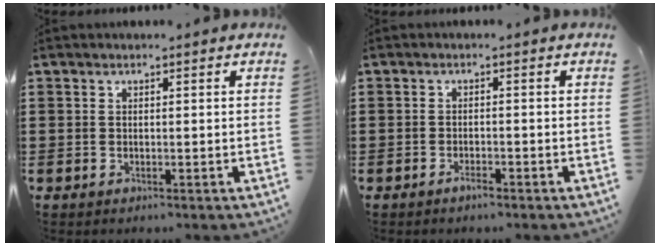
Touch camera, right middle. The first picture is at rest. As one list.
[{"total": 1.4, "force": [-1.1, 0.3, 0.8], "torque": [-0.018, -0.004, -0.021]}]